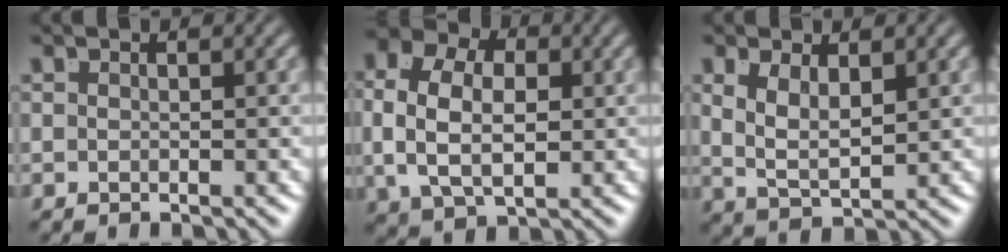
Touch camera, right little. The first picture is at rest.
{"total": 7.8, "force": [1.0, 5.6, 5.4], "torque": [-0.105, -0.003, 0.015]}
{"total": 4.0, "force": [0.7, 2.3, 3.2], "torque": [-0.069, -0.014, 0.018]}